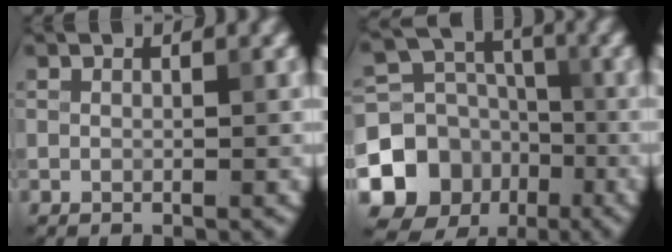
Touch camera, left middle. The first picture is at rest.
{"total": 11.5, "force": [-4.6, 10.1, 3.2], "torque": [-0.067, -0.026, -0.099]}